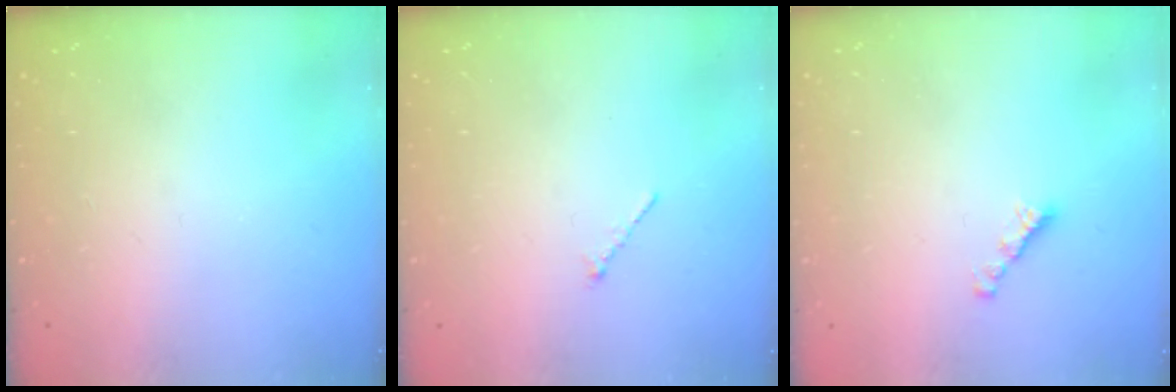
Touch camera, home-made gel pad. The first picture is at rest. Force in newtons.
{"total": 1.2, "press": 1.2, "slide": 0.4}
{"total": 2.8, "press": 2.7, "slide": 0.7}